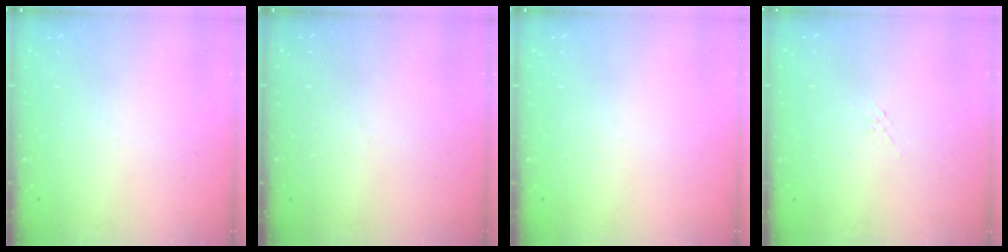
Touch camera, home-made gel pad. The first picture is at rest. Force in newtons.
{"total": 0.0}
{"total": 0.0}
{"total": 2.1, "press": 2.0, "slide": 0.6}